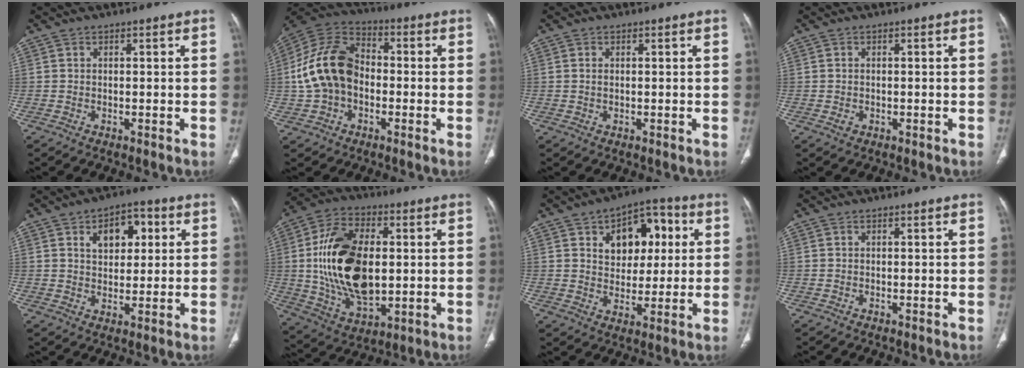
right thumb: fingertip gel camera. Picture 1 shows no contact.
{"total": 14.9, "force": [-1.3, 10.7, 10.3], "torque": [-0.193, 0.039, -0.034]}
{"total": 1.0, "force": [0.2, 0.5, 0.8], "torque": [-0.020, 0.002, 0.007]}
{"total": 1.1, "force": [-0.2, 0.9, 0.6], "torque": [-0.014, 0.003, -0.002]}
{"total": 8.6, "force": [2.9, 5.5, 5.9], "torque": [-0.051, 0.000, 0.040]}
{"total": 21.5, "force": [1.2, 12.6, 17.4], "torque": [-0.313, -0.003, 0.031]}
{"total": 13.0, "force": [3.8, 8.9, 8.6], "torque": [-0.070, 0.007, 0.056]}
{"total": 0.0}